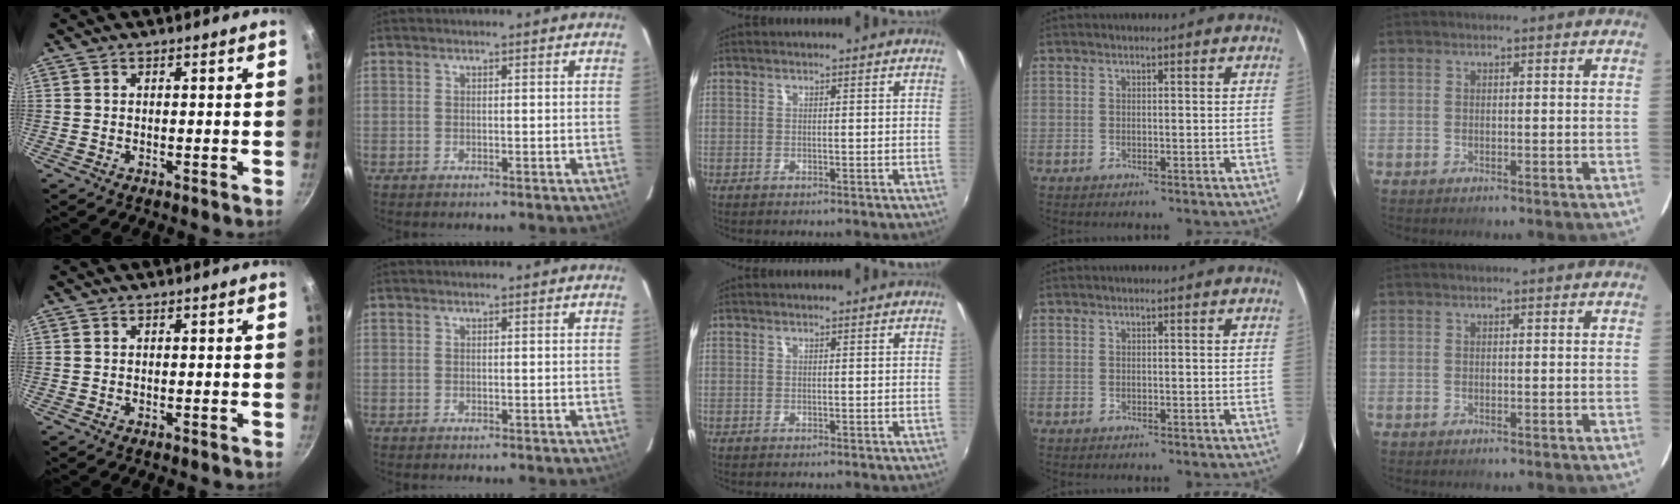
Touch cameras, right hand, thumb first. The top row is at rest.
{}